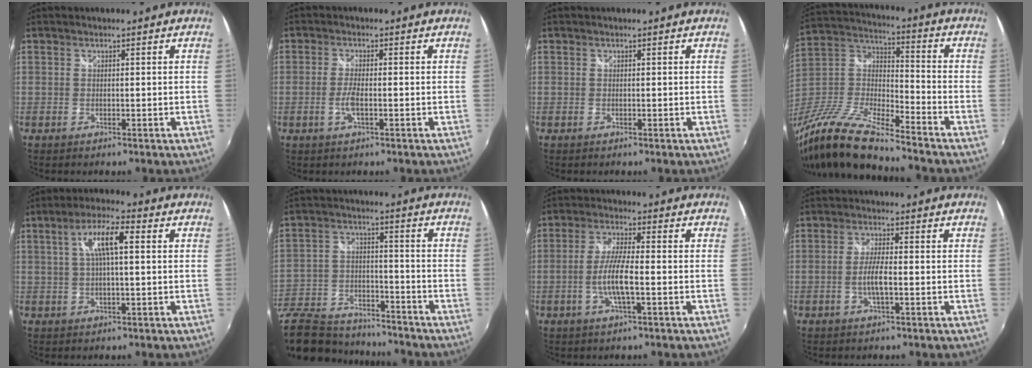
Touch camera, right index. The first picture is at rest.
{"total": 3.2, "force": [-1.0, 0.5, 3.0], "torque": [-0.065, -0.004, -0.021]}
{"total": 0.0}
{"total": 19.1, "force": [-14.8, 3.4, 11.6], "torque": [-0.244, -0.028, -0.291]}
{"total": 7.3, "force": [1.5, 1.5, 7.0], "torque": [-0.130, 0.012, 0.027]}
{"total": 24.2, "force": [-19.0, 10.4, 10.8], "torque": [-0.254, -0.012, -0.299]}
{"total": 6.8, "force": [-1.9, 0.9, 6.4], "torque": [-0.131, -0.003, -0.036]}
{"total": 3.9, "force": [-1.1, 0.4, 3.7], "torque": [-0.073, -0.003, -0.021]}